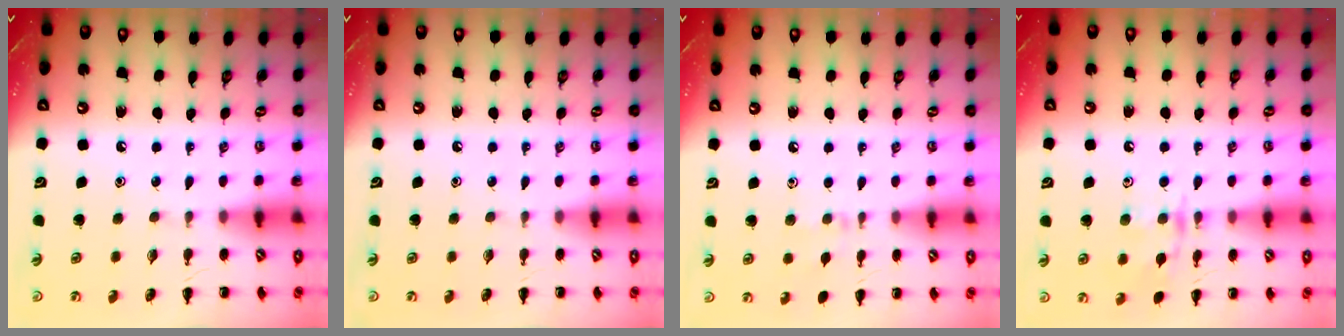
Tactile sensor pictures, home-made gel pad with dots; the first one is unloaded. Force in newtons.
{"total": 0.0}
{"total": 4.6, "press": 4.4, "slide": 1.5}
{"total": 10.9, "press": 10.9, "slide": 0.6}